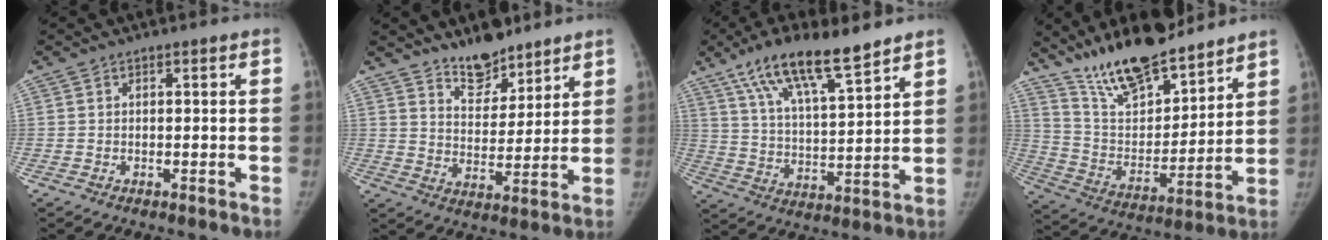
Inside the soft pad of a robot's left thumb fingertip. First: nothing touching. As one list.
[{"total": 9.2, "force": [7.5, 3.9, 3.4], "torque": [-0.023, -0.059, 0.130]}, {"total": 16.2, "force": [11.1, 4.1, 11.1], "torque": [-0.173, -0.044, 0.202]}, {"total": 19.0, "force": [15.3, 6.1, 9.5], "torque": [-0.118, -0.086, 0.274]}]